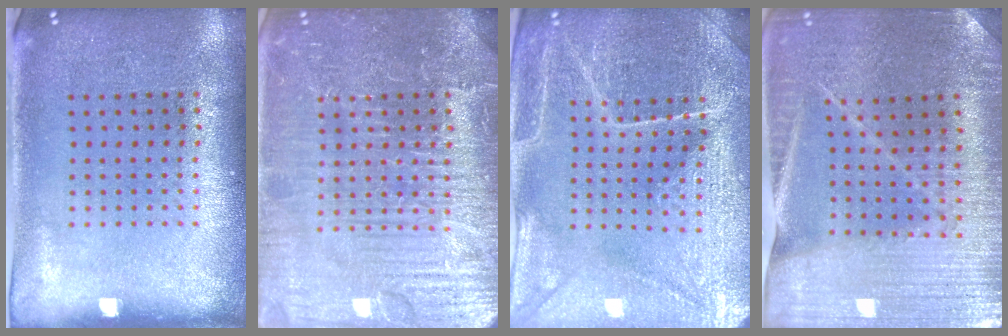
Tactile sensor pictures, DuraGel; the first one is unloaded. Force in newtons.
{"total": 7.7, "press": 7.7, "slide": 0.9}
{"total": 4.3, "press": 4.2, "slide": 1.1}
{"total": 3.0, "press": 3.0, "slide": 0.3}